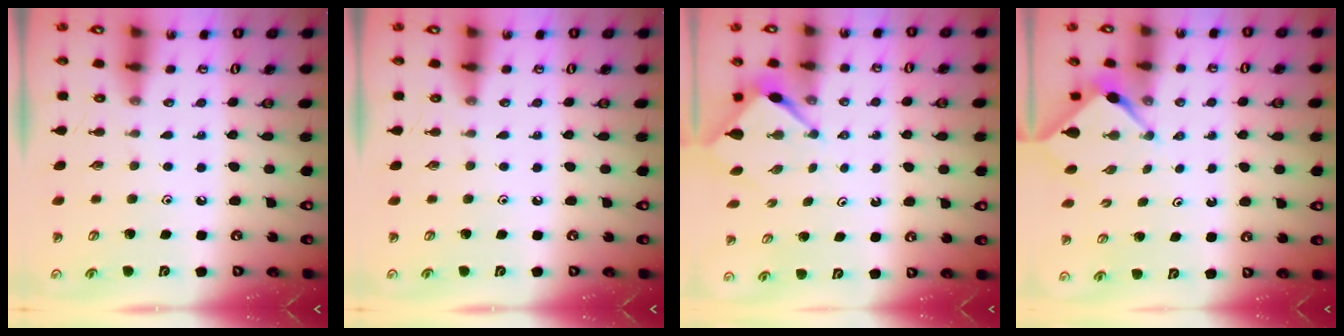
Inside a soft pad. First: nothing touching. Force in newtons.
{"total": 0.0}
{"total": 2.9, "press": 2.9, "slide": 0.3}
{"total": 2.9, "press": 2.9, "slide": 0.4}